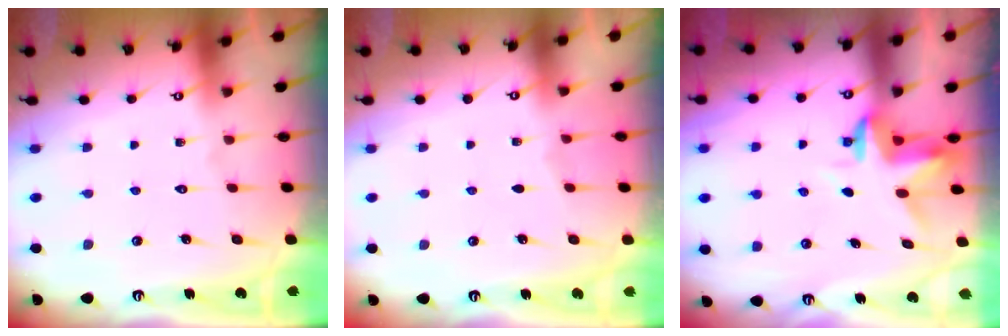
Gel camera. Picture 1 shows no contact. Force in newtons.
{"total": 1.6, "press": 1.5, "slide": 0.3}
{"total": 3.3, "press": 3.3, "slide": 0.2}